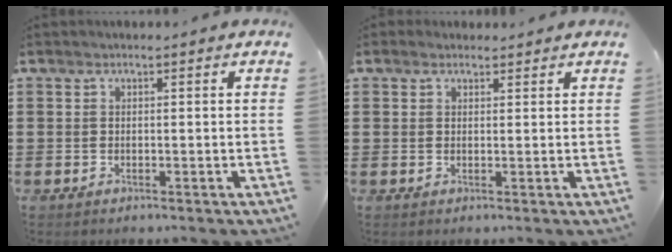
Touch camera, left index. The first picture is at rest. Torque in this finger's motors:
{"motor_torque": [1.72, -0.42, 0.20, 0.01]}